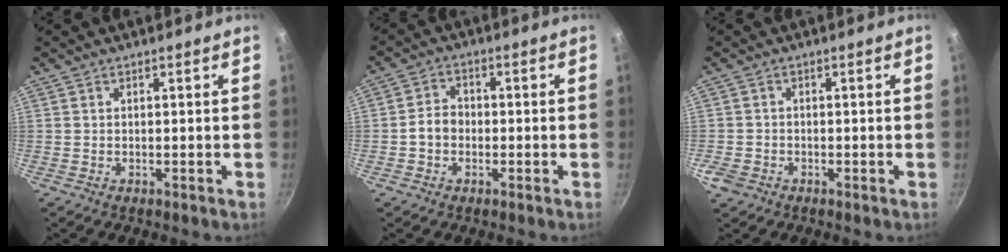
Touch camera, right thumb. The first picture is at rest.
{"total": 4.4, "force": [-1.0, 3.6, 2.4], "torque": [-0.032, 0.018, -0.025]}
{"total": 2.6, "force": [-1.3, 1.9, 1.1], "torque": [-0.020, 0.004, -0.026]}